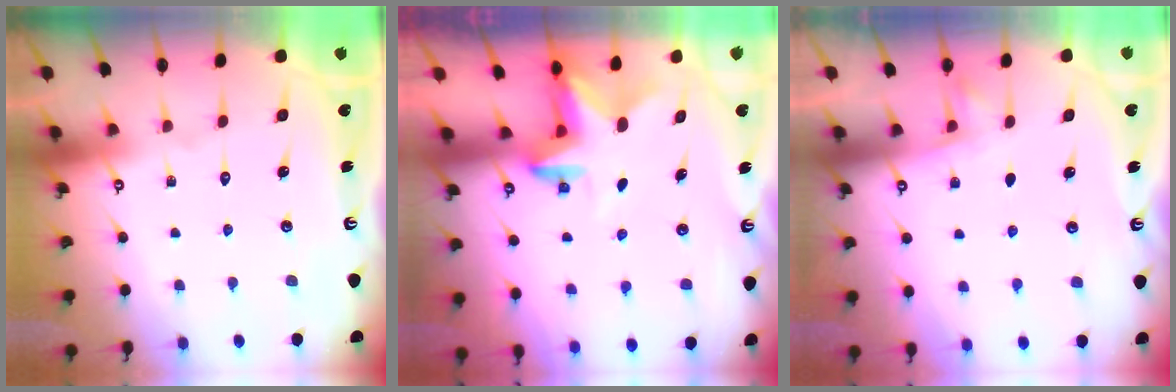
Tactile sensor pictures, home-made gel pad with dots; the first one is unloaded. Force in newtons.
{"total": 2.8, "press": 2.7, "slide": 0.6}
{"total": 3.0, "press": 3.0, "slide": 0.4}